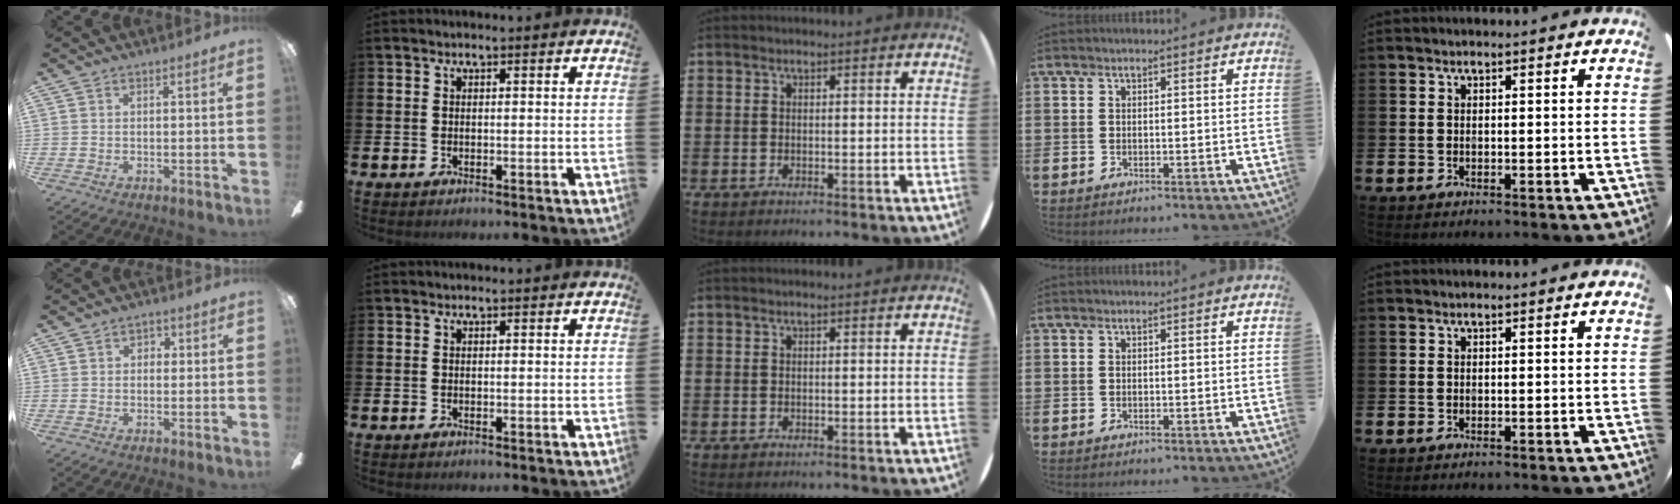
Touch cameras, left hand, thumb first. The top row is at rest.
{"thumb": {"total": 2.1, "force": [-0.1, 1.7, 1.2], "torque": [-0.014, 0.008, -0.006]}}